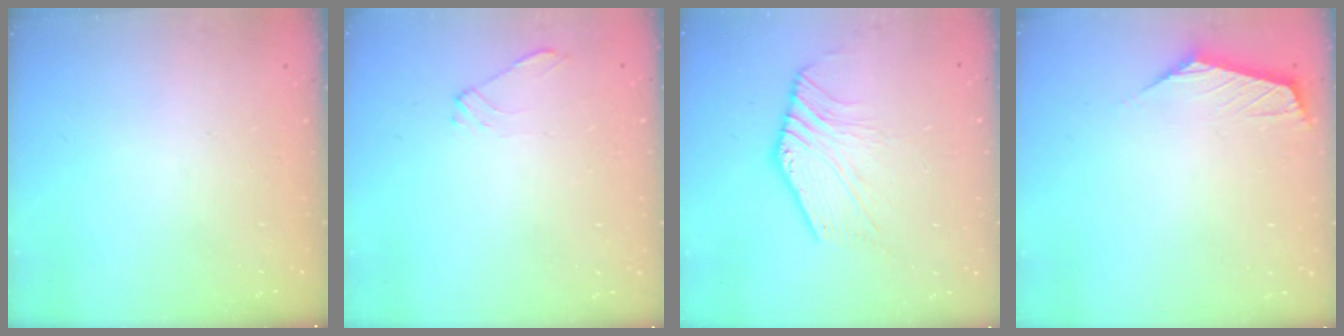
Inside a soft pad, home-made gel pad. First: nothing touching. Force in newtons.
{"total": 2.3, "press": 2.2, "slide": 0.6}
{"total": 2.6, "press": 2.4, "slide": 0.8}
{"total": 1.0, "press": 1.0, "slide": 0.2}